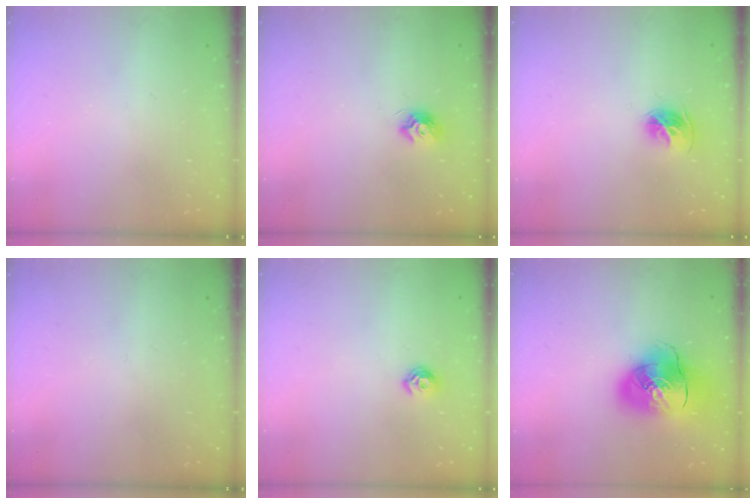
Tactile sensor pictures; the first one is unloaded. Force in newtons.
{"total": 7.4, "press": 7.4, "slide": 0.2}
{"total": 9.2, "press": 9.1, "slide": 0.9}
{"total": 0.0}
{"total": 6.5, "press": 6.5, "slide": 0.7}
{"total": 15.9, "press": 15.6, "slide": 2.7}